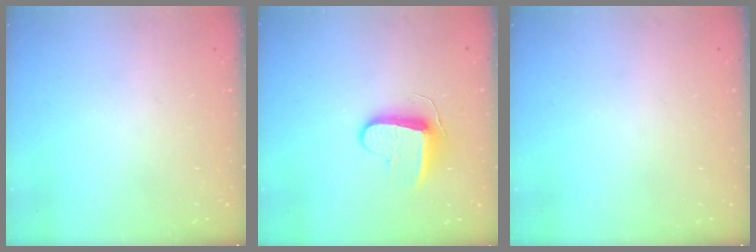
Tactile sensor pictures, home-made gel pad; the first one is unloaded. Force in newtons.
{"total": 9.1, "press": 9.1, "slide": 0.0}
{"total": 0.0}